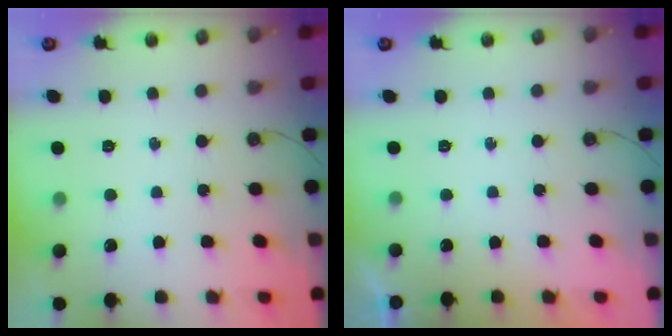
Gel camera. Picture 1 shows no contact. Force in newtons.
{"total": 0.0}